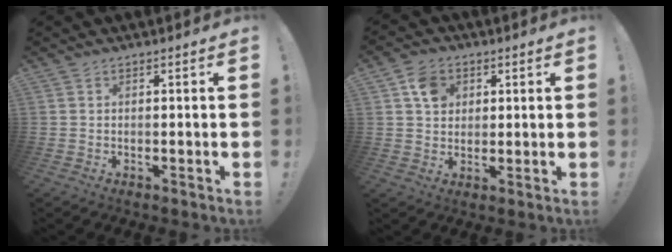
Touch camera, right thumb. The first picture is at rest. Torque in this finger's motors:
{"motor_torque": [0.01, 0.01, 0.08, 0.07, 0.02]}